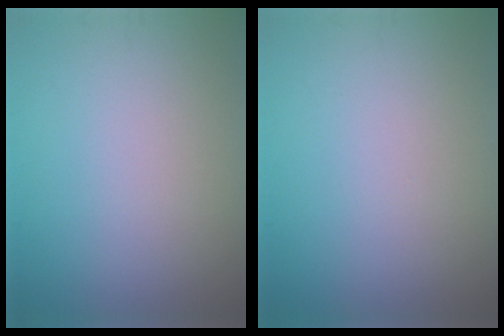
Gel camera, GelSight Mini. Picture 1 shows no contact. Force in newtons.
{"total": 0.0}